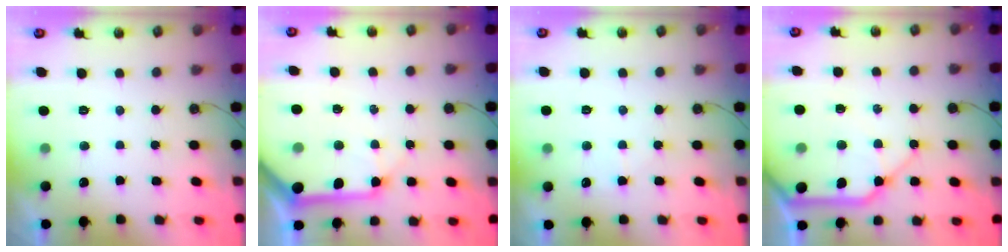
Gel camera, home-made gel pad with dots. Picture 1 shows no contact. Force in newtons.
{"total": 15.4, "press": 15.2, "slide": 2.2}
{"total": 5.6, "press": 5.6, "slide": 0.6}
{"total": 16.8, "press": 16.6, "slide": 2.4}